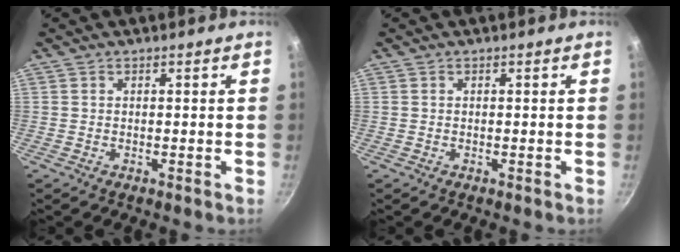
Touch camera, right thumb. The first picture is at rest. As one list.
[{"total": 0.0}]